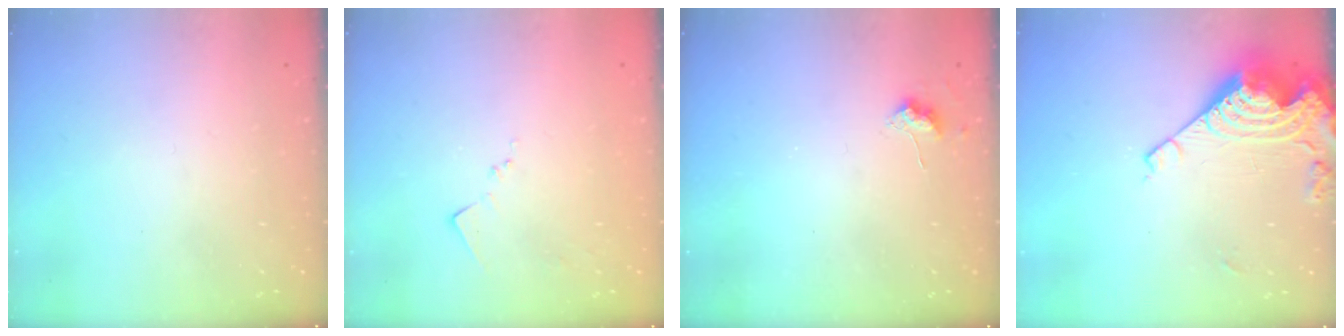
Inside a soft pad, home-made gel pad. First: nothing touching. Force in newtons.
{"total": 7.8, "press": 7.7, "slide": 1.0}
{"total": 7.3, "press": 7.2, "slide": 0.7}
{"total": 12.7, "press": 12.7, "slide": 1.0}